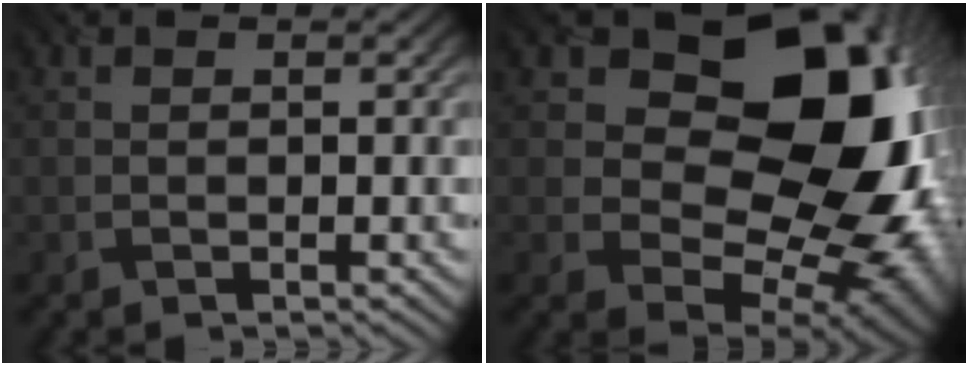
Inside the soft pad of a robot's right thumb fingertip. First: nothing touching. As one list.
[{"total": 20.2, "force": [5.1, 14.8, 12.7], "torque": [-0.178, 0.009, 0.101]}]